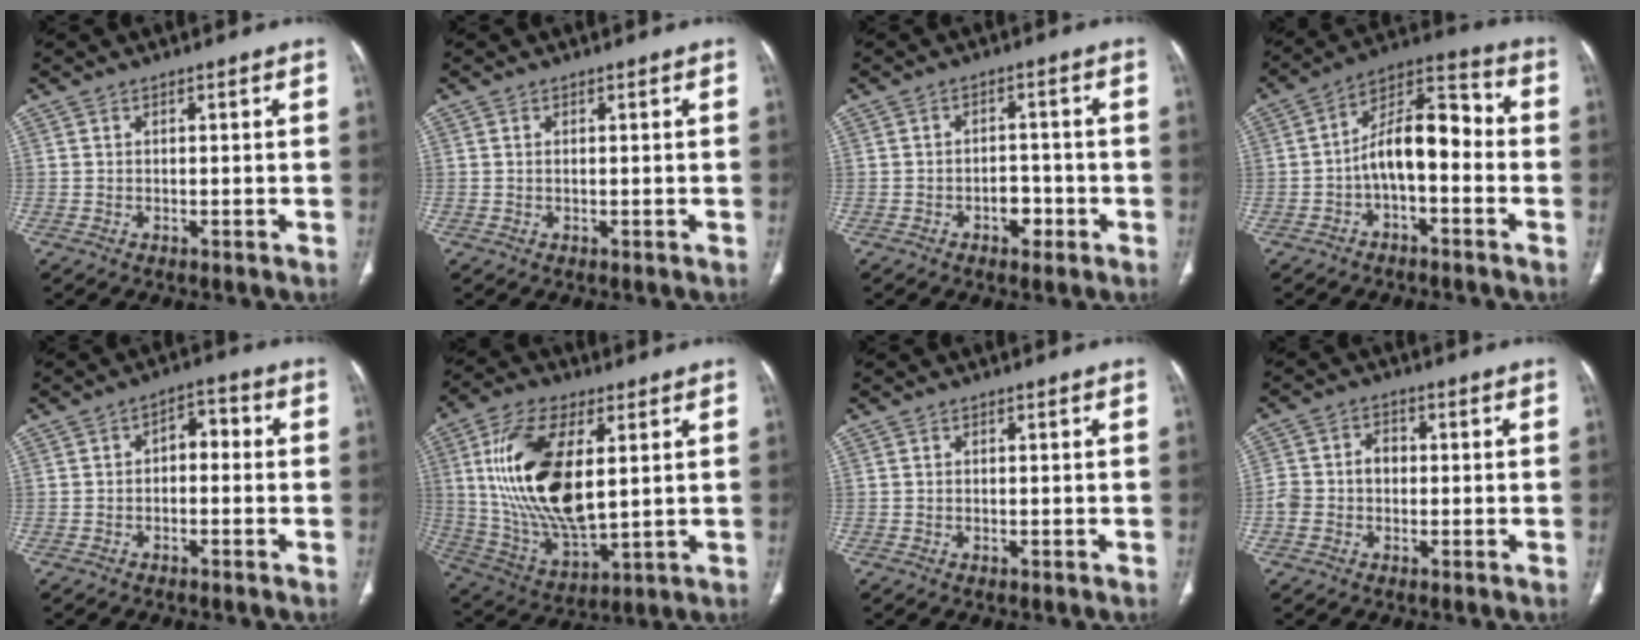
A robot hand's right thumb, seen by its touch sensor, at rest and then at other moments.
{"total": 0.0}
{"total": 4.0, "force": [-1.8, 2.7, 2.5], "torque": [-0.017, 0.018, -0.025]}
{"total": 12.2, "force": [-2.2, 6.2, 10.3], "torque": [-0.151, 0.052, -0.046]}
{"total": 4.5, "force": [-0.4, 2.8, 3.4], "torque": [-0.035, 0.025, -0.018]}
{"total": 21.4, "force": [4.3, 10.1, 18.4], "torque": [-0.359, -0.020, 0.086]}
{"total": 0.0}
{"total": 5.7, "force": [-0.5, 4.5, 3.4], "torque": [-0.058, 0.023, -0.012]}